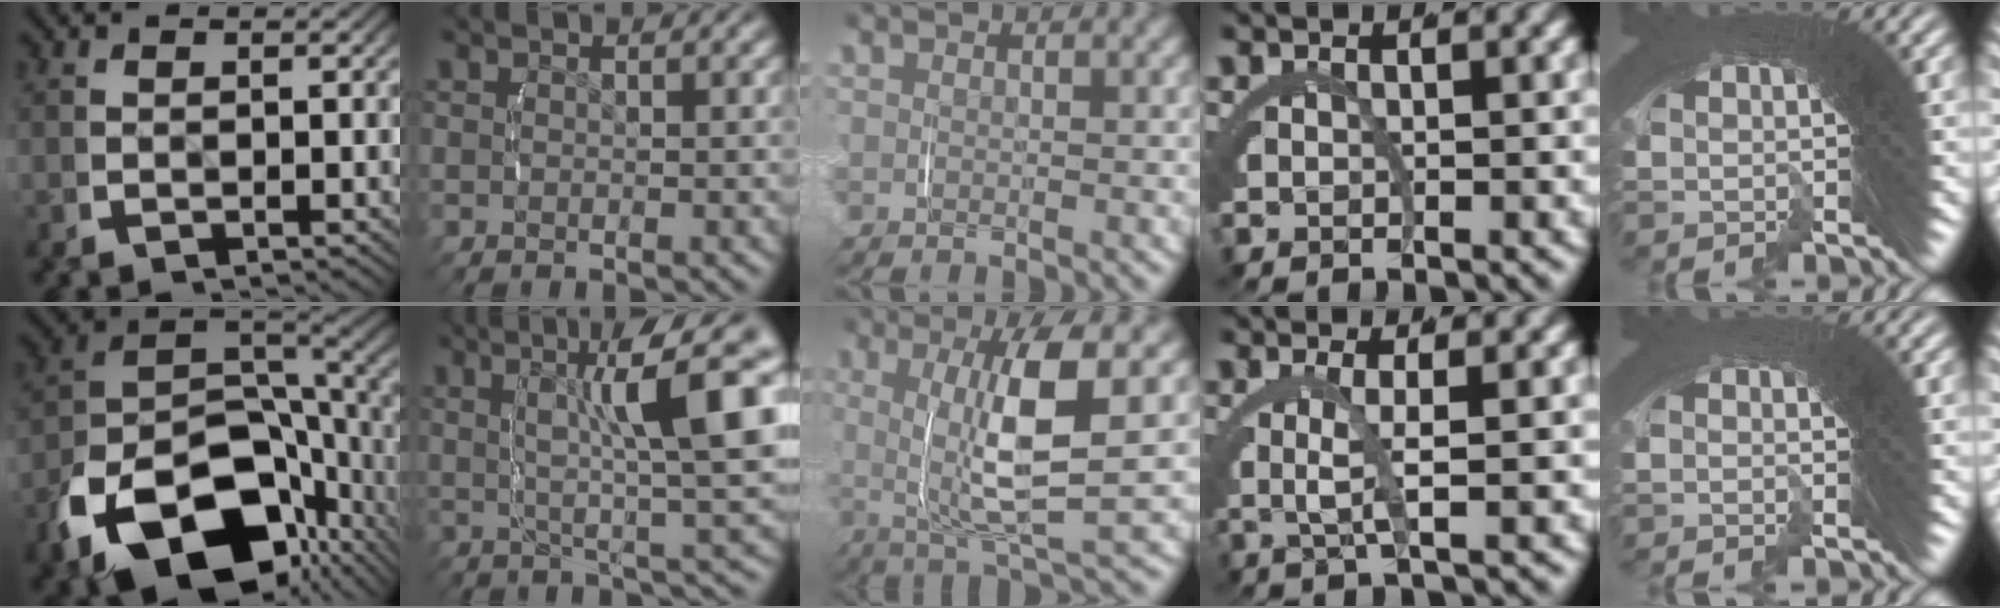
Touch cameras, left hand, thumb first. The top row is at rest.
{"thumb": {"total": 18.5, "force": [-5.7, 11.6, 13.3], "torque": [-0.265, -0.072, -0.062]}, "index": {"total": 10.1, "force": [2.6, 2.4, 9.5], "torque": [-0.121, 0.026, 0.034]}, "middle": {"total": 7.5, "force": [1.2, 1.8, 7.2], "torque": [-0.127, 0.001, 0.017]}, "ring": {"total": 2.5, "force": [0.1, -1.5, 2.1], "torque": [-0.024, 0.006, 0.000]}, "little": {"total": 2.0, "force": [-0.5, -1.2, -1.5], "torque": [0.031, 0.001, -0.010]}}